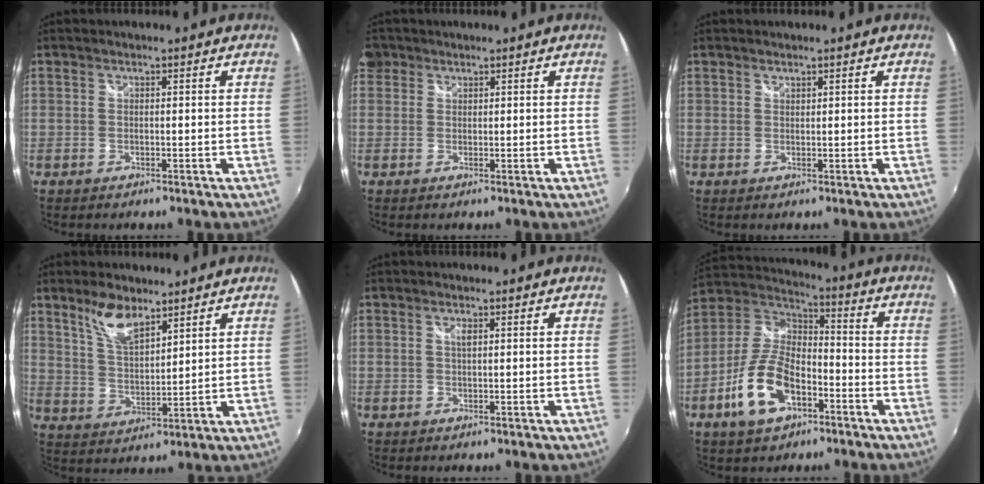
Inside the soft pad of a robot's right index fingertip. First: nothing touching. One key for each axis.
{"total": 2.6, "fx": 0.6, "fy": 2.5, "fz": 0.5, "tx": -0.010, "ty": 0.006, "tz": 0.004}
{"total": 0.6, "fx": 0.6, "fy": 0.2, "fz": 0.1, "tx": 0.000, "ty": 0.000, "tz": 0.011}
{"total": 8.2, "fx": 5.8, "fy": 3.1, "fz": 4.9, "tx": -0.092, "ty": 0.006, "tz": 0.116}
{"total": 1.1, "fx": 0.4, "fy": 0.3, "fz": 1.0, "tx": -0.017, "ty": 0.002, "tz": 0.005}
{"total": 14.8, "fx": -6.4, "fy": 8.0, "fz": 10.6, "tx": -0.226, "ty": 0.008, "tz": -0.115}